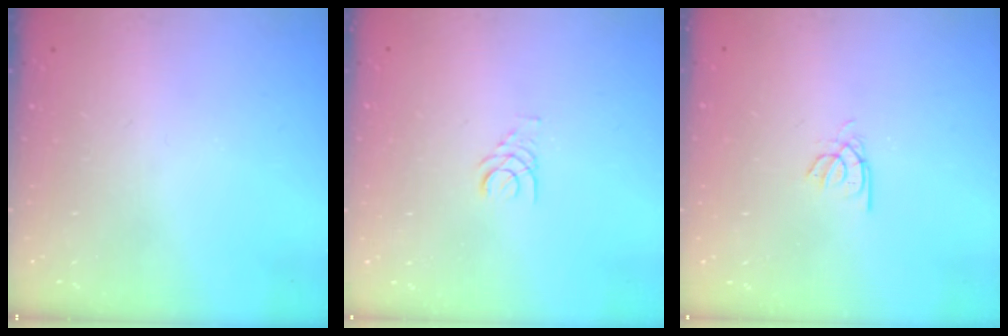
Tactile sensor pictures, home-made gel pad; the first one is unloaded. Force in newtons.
{"total": 1.4, "press": 1.4, "slide": 0.2}
{"total": 2.2, "press": 2.2, "slide": 0.2}